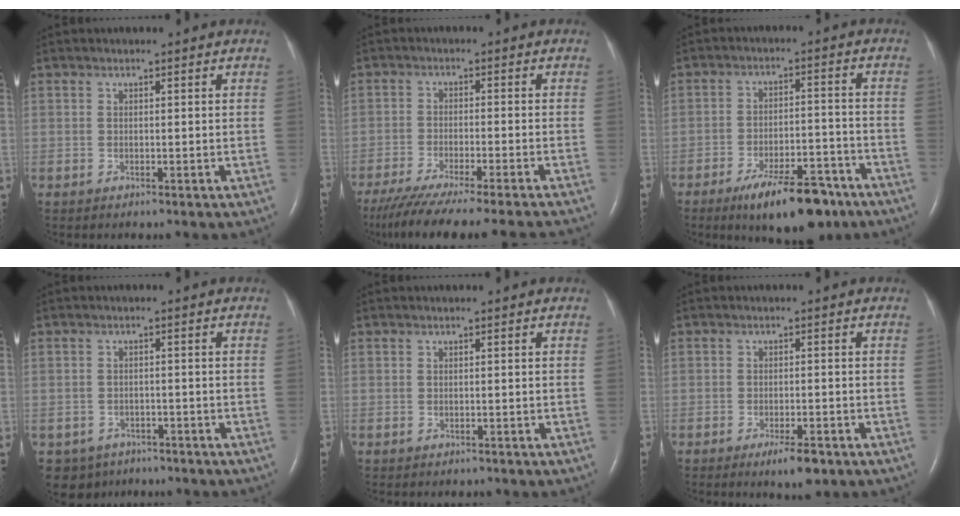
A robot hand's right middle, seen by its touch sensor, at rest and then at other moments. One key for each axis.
{"total": 16.6, "fx": -14.5, "fy": -0.9, "fz": 7.9, "tx": -0.118, "ty": -0.058, "tz": -0.219}
{"total": 12.1, "fx": -8.5, "fy": 3.6, "fz": 7.8, "tx": -0.116, "ty": -0.002, "tz": -0.132}
{"total": 5.2, "fx": -3.8, "fy": 3.5, "fz": 0.1, "tx": -0.001, "ty": 0.007, "tz": -0.053}
{"total": 0.6, "fx": -0.5, "fy": 0.2, "fz": 0.0, "tx": -0.008, "ty": 0.000, "tz": -0.008}
{"total": 4.0, "fx": -2.6, "fy": 0.9, "fz": 3.0, "tx": -0.050, "ty": -0.004, "tz": -0.036}